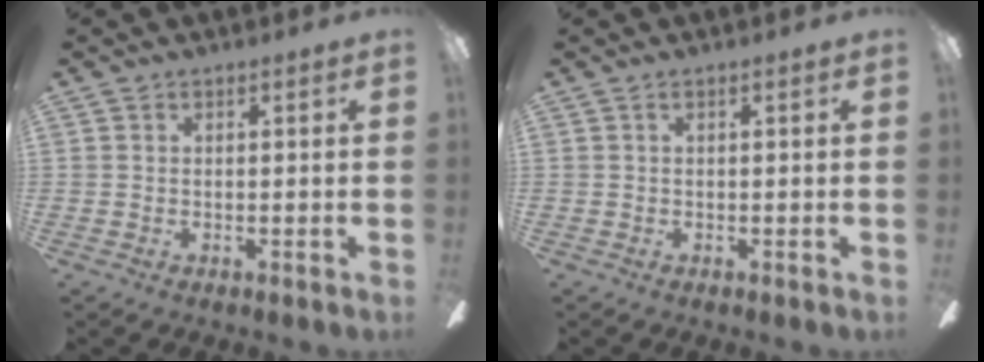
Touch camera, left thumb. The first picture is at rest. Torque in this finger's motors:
{"motor_torque": [0.00, 0.00, 0.06, -0.05, 0.00]}